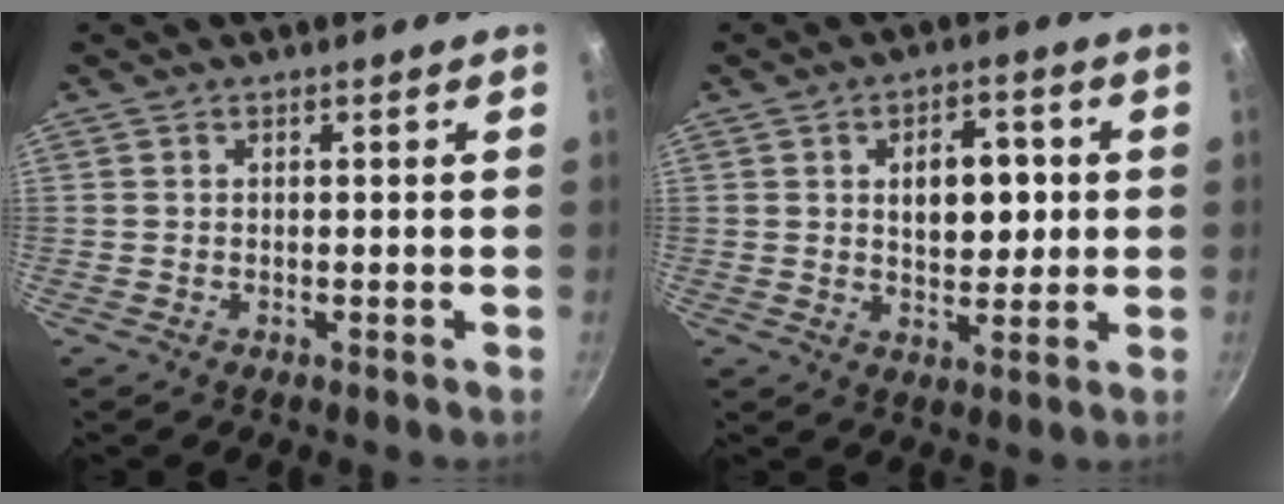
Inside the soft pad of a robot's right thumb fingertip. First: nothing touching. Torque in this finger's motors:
{"motor_torque": [-0.09, 0.38, 0.13, 0.15, 0.18]}